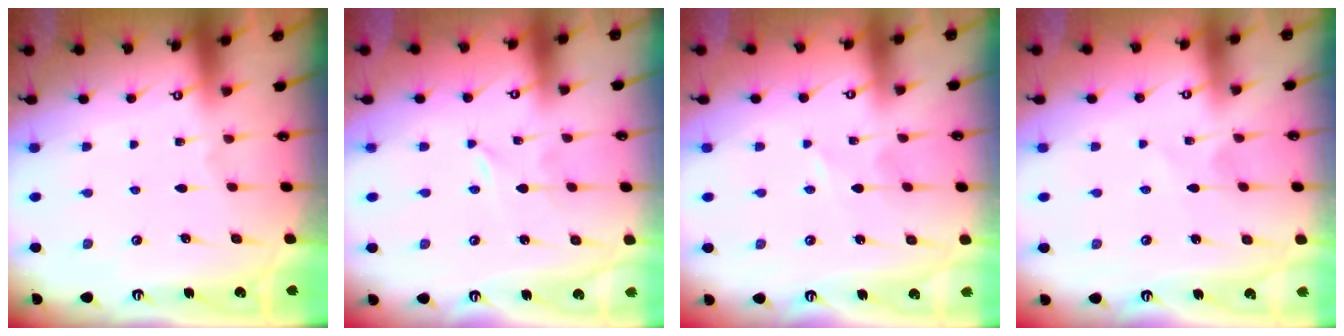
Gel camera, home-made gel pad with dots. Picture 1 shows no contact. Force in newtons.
{"total": 0.0}
{"total": 0.8, "press": 0.8, "slide": 0.2}
{"total": 1.8, "press": 1.8, "slide": 0.2}